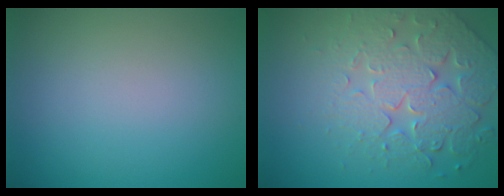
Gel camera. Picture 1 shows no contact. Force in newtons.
{"total": 5.5, "press": 5.0, "slide": 2.1}